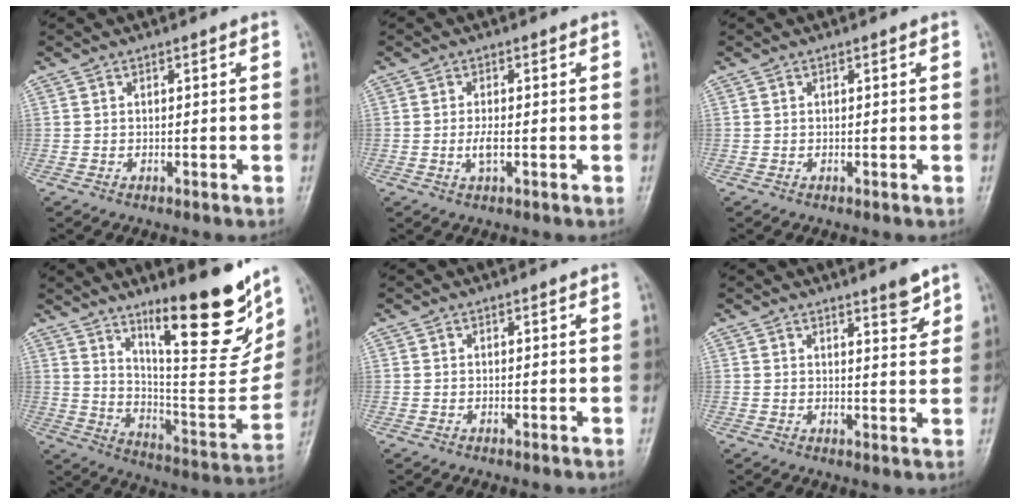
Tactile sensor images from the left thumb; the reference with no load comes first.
{"total": 2.6, "force": [-0.4, 0.9, 2.4], "torque": [-0.052, -0.003, -0.011]}
{"total": 0.0}
{"total": 22.5, "force": [14.4, 5.3, 16.5], "torque": [-0.204, -0.088, 0.234]}
{"total": 0.0}
{"total": 3.7, "force": [2.8, 0.8, 2.3], "torque": [-0.023, -0.023, 0.039]}